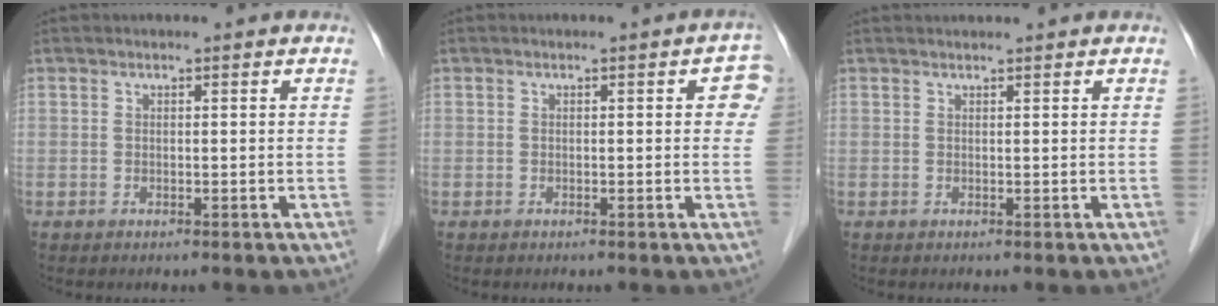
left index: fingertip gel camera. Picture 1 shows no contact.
{"total": 3.1, "force": [0.8, 1.4, 2.6], "torque": [-0.014, 0.008, 0.004]}
{"total": 1.5, "force": [1.4, 0.0, 0.3], "torque": [0.000, 0.016, 0.028]}